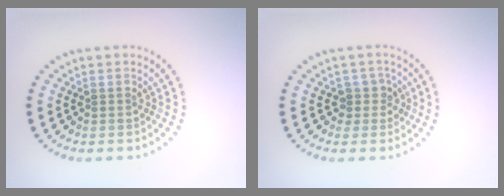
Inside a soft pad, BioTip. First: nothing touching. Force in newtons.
{"total": 2.0, "press": 1.6, "slide": 1.2}